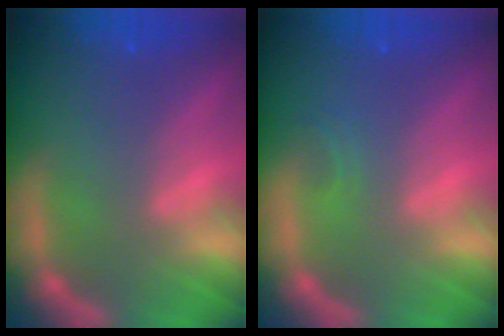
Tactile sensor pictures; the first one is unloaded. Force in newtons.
{"total": 0.9}